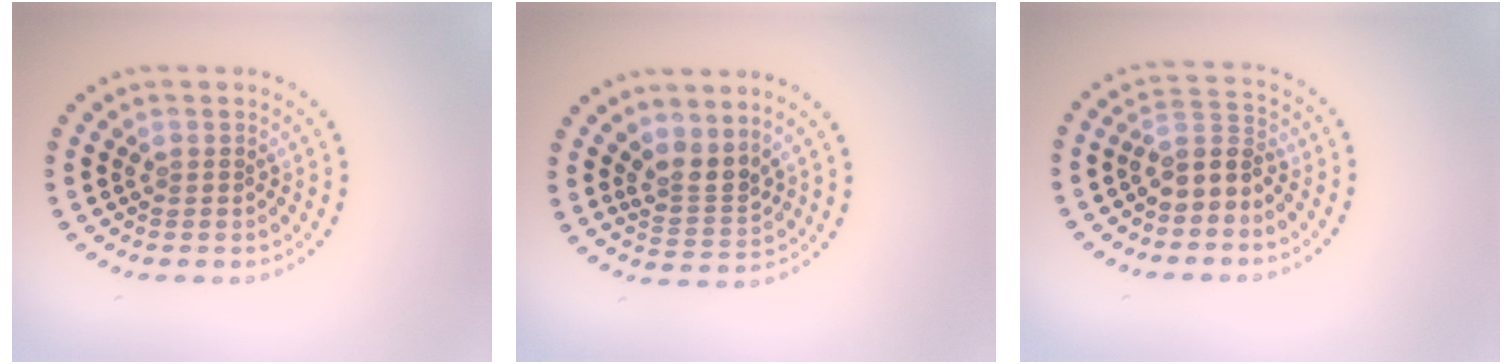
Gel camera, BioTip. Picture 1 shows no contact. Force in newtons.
{"total": 2.6, "press": 1.9, "slide": 1.7}
{"total": 2.9, "press": 2.5, "slide": 1.4}